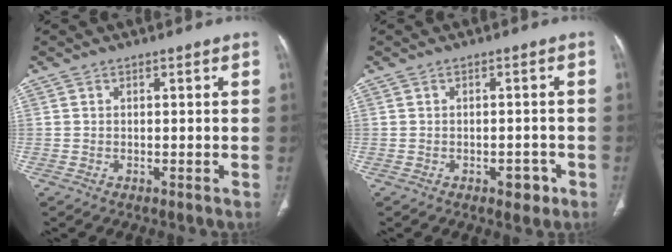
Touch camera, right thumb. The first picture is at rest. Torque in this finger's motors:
{"motor_torque": [0.36, -0.14, 0.33, -0.70, 0.05]}